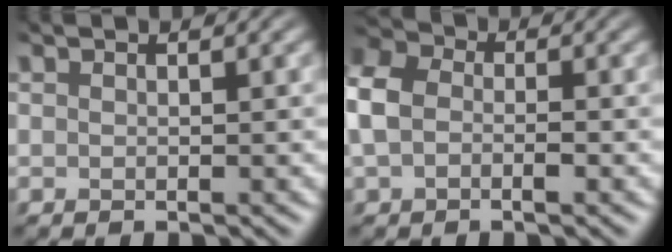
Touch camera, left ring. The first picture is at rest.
{"total": 4.6, "force": [-1.3, 3.3, 3.0], "torque": [-0.077, 0.002, -0.028]}